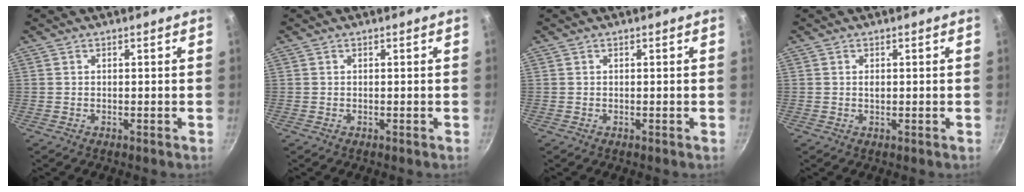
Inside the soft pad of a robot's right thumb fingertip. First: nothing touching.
{"total": 0.0}
{"total": 0.0}
{"total": 1.0, "force": [0.2, 0.6, 0.8], "torque": [-0.012, 0.001, 0.003]}